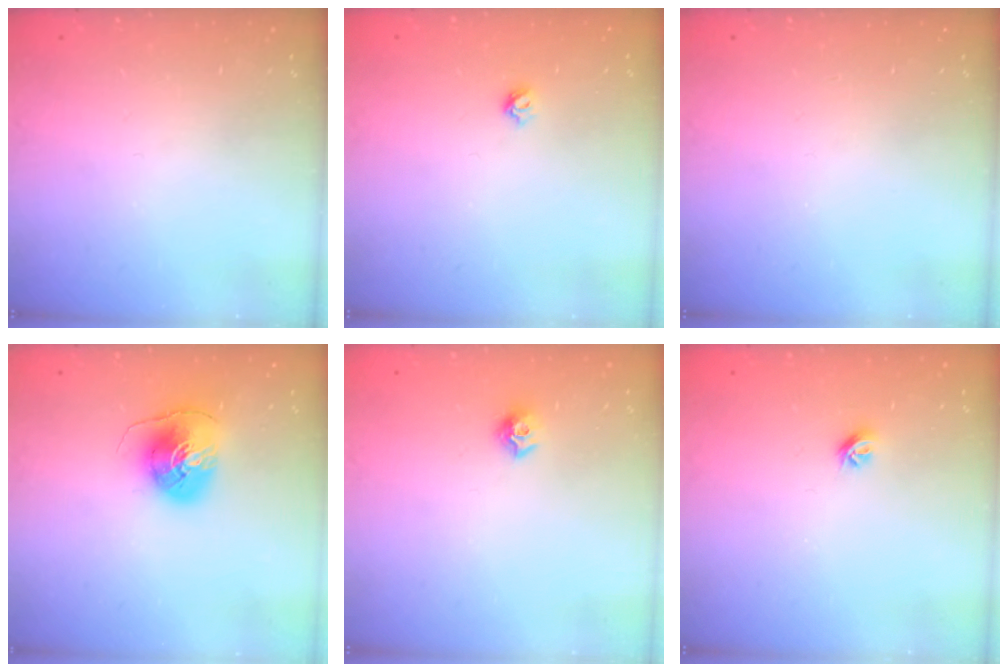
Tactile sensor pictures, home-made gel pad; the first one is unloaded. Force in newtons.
{"total": 4.8, "press": 4.8, "slide": 0.8}
{"total": 0.0}
{"total": 8.2, "press": 8.1, "slide": 0.8}
{"total": 7.9, "press": 7.8, "slide": 0.7}
{"total": 5.4, "press": 5.3, "slide": 0.9}